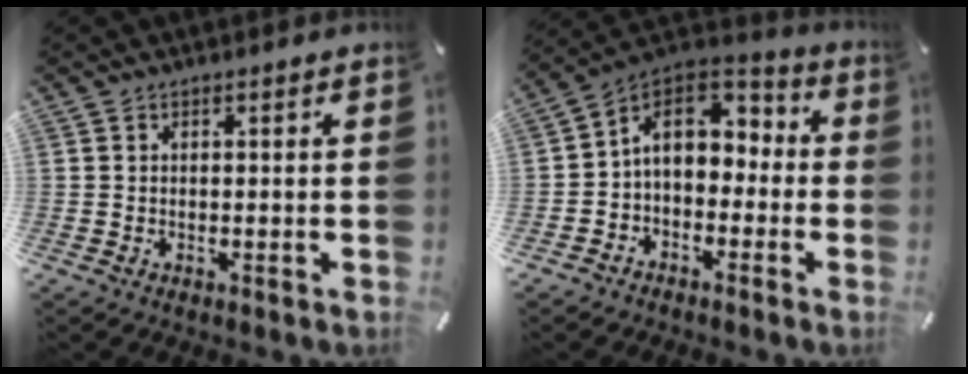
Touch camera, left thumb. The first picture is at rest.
{"total": 9.4, "force": [0.2, 7.7, 5.3], "torque": [-0.099, 0.008, 0.004]}